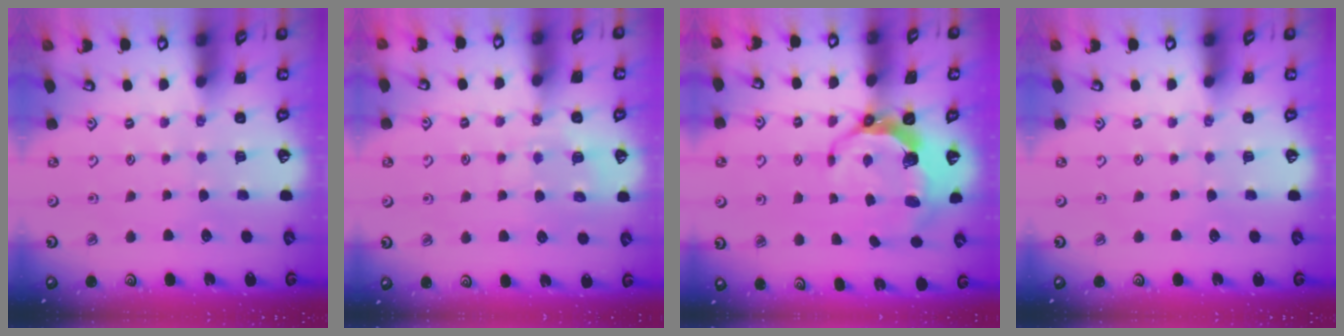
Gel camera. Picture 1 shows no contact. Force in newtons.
{"total": 8.6, "press": 8.6, "slide": 0.2}
{"total": 8.0, "press": 6.4, "slide": 4.8}
{"total": 0.0}